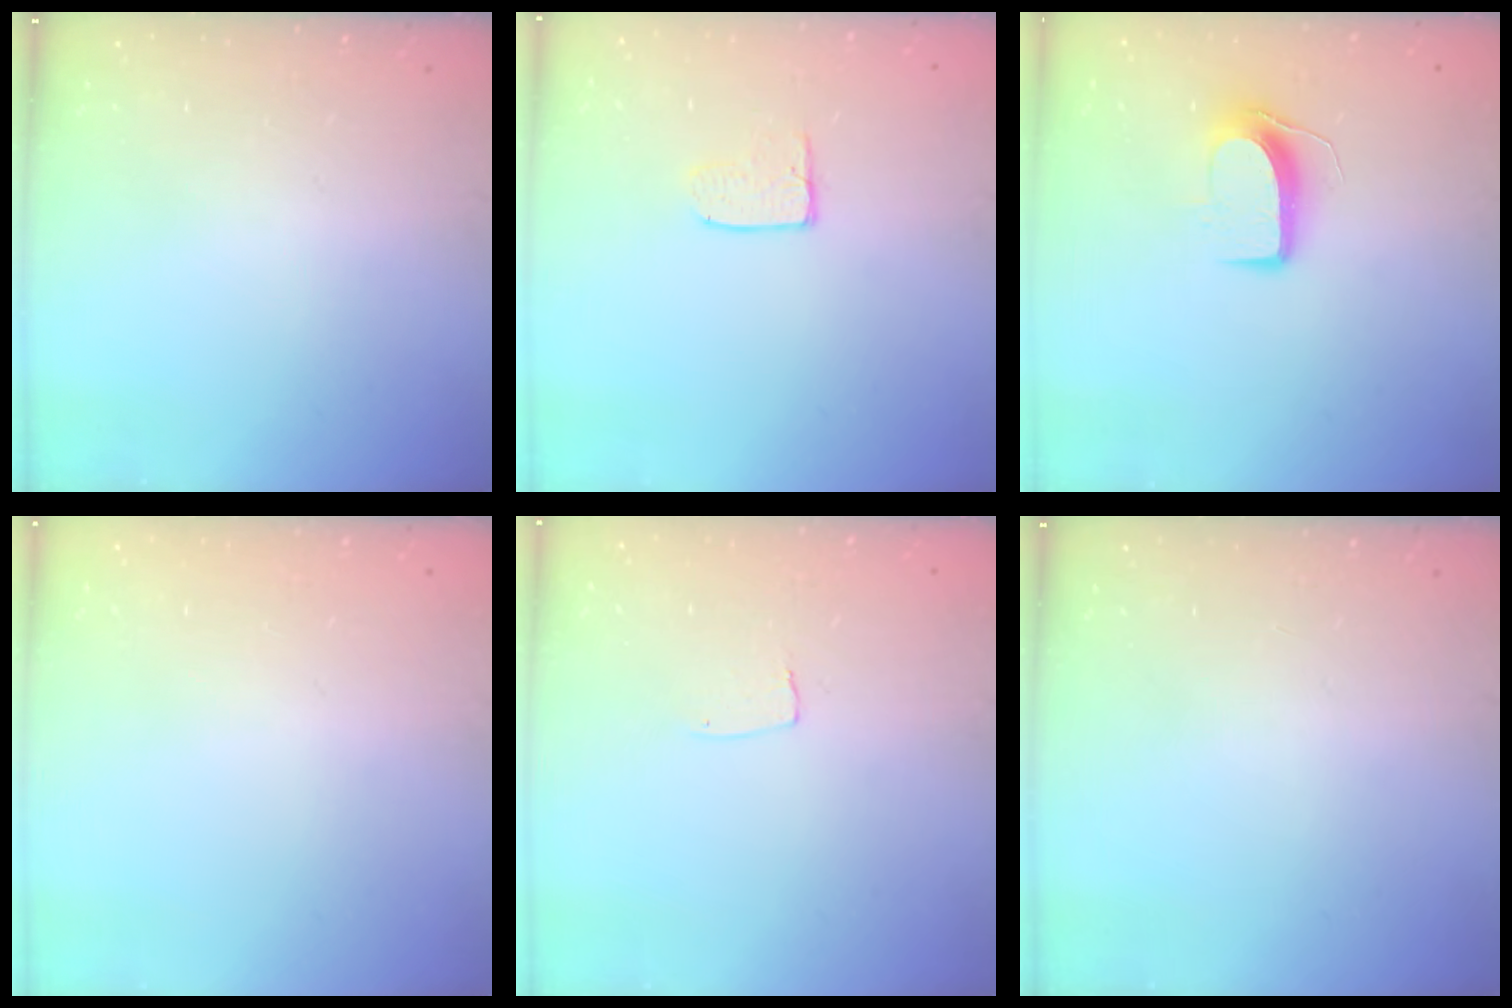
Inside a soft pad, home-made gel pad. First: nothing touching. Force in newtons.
{"total": 5.2, "press": 5.2, "slide": 0.5}
{"total": 8.9, "press": 8.9, "slide": 0.5}
{"total": 0.0}
{"total": 2.6, "press": 2.6, "slide": 0.1}
{"total": 0.0}